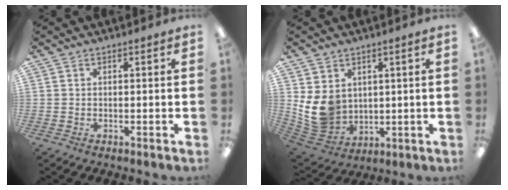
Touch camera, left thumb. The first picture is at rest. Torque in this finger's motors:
{"motor_torque": [1.32, 1.29, 0.94, -1.06, 0.08]}